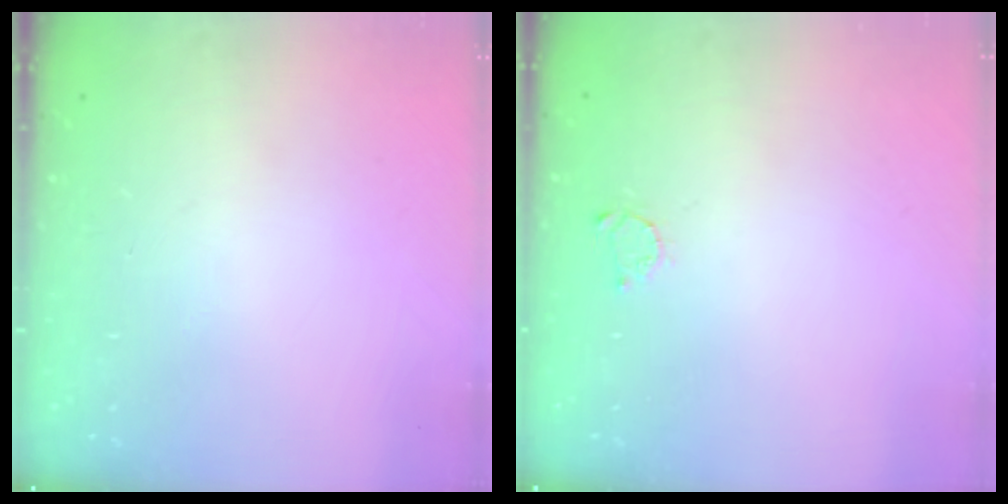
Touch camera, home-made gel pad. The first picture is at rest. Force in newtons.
{"total": 2.1, "press": 2.1, "slide": 0.3}